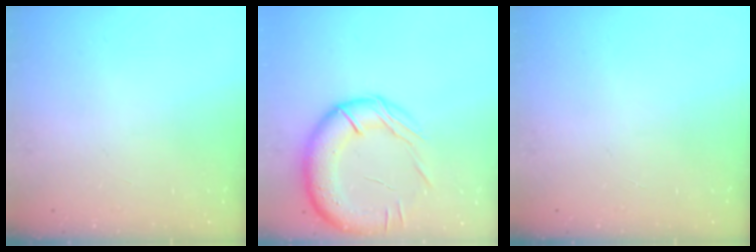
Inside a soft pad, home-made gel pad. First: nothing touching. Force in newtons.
{"total": 19.3, "press": 19.1, "slide": 2.8}
{"total": 0.0}